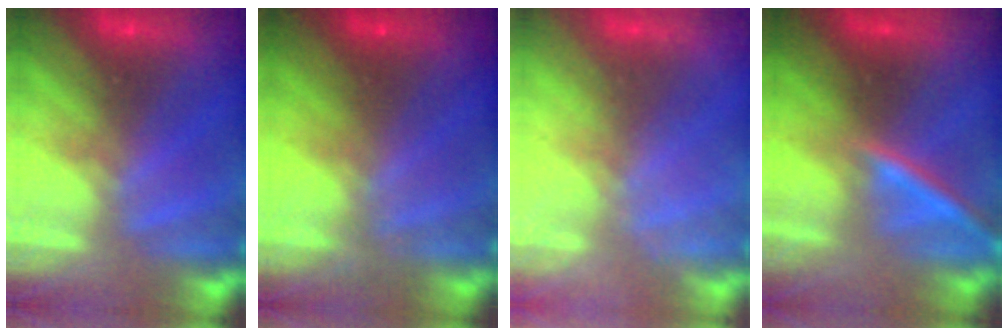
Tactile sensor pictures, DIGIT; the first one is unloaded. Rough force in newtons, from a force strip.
{"total": 1.4}
{"total": 2.4}
{"total": 2.3}